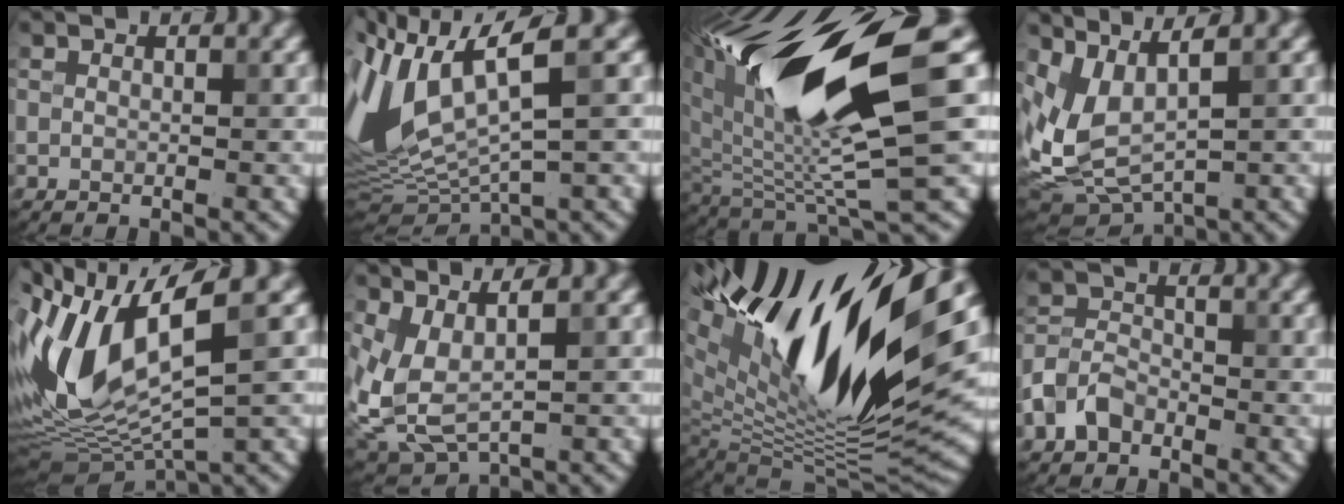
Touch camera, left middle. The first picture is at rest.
{"total": 10.8, "force": [2.5, 3.6, 9.8], "torque": [-0.223, 0.009, 0.068]}
{"total": 15.0, "force": [5.5, 4.8, 13.1], "torque": [-0.251, -0.007, 0.107]}
{"total": 5.3, "force": [2.0, 2.1, 4.5], "torque": [-0.112, -0.006, 0.049]}
{"total": 10.4, "force": [1.2, 3.8, 9.6], "torque": [-0.211, -0.005, 0.026]}
{"total": 4.5, "force": [1.5, 1.7, 3.8], "torque": [-0.104, -0.012, 0.041]}
{"total": 20.0, "force": [7.7, 7.4, 17.0], "torque": [-0.299, 0.008, 0.128]}
{"total": 3.3, "force": [-2.0, 2.1, 1.5], "torque": [-0.030, 0.007, -0.048]}